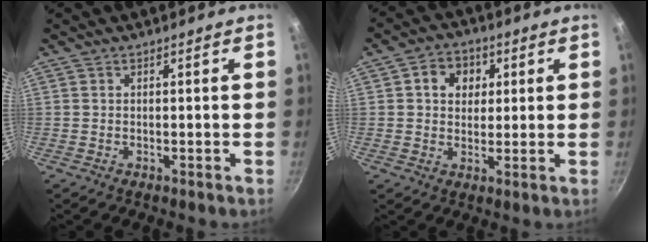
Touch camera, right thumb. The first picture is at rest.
{"total": 7.0, "force": [2.0, 5.8, 3.4], "torque": [-0.021, 0.000, 0.022]}